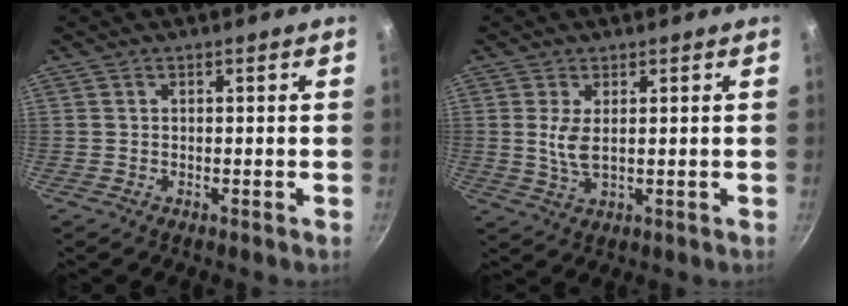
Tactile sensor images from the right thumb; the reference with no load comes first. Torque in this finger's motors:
{"motor_torque": [-0.53, 0.63, 0.10, 0.48, 0.02]}